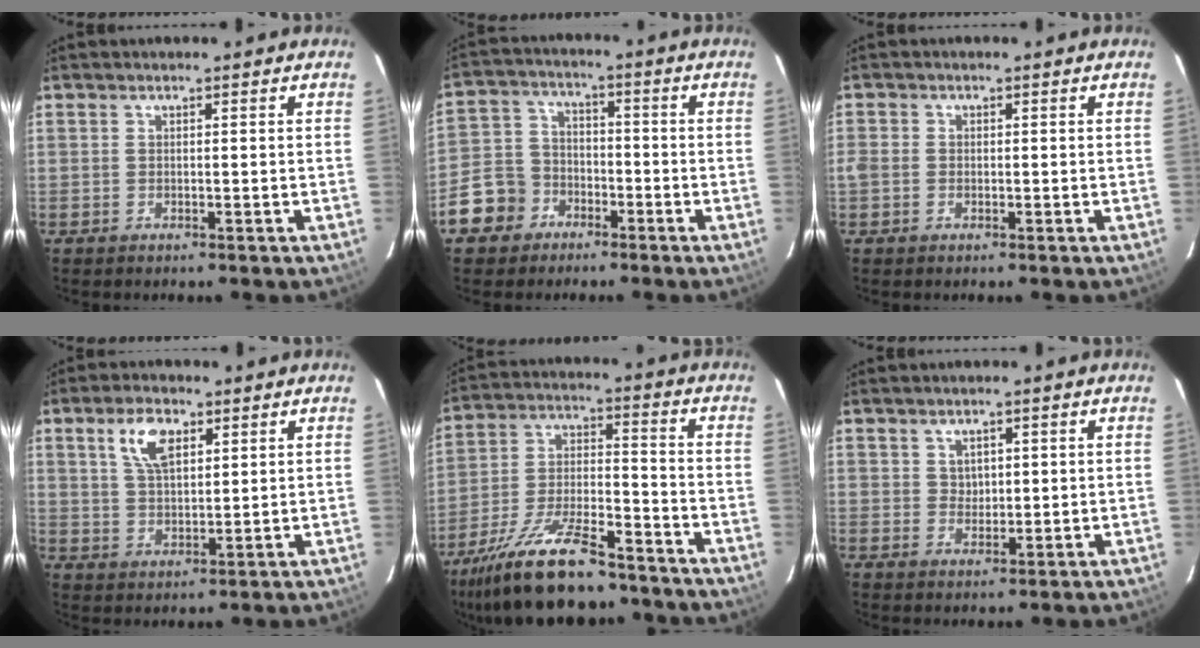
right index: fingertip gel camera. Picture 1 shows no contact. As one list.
[{"total": 9.7, "force": [-5.3, 7.8, 2.3], "torque": [-0.072, 0.032, -0.090]}, {"total": 2.3, "force": [-0.8, 1.8, 1.0], "torque": [-0.021, -0.001, -0.018]}, {"total": 7.3, "force": [3.6, 3.6, 5.3], "torque": [-0.101, 0.013, 0.070]}, {"total": 19.6, "force": [-15.3, 5.7, 10.8], "torque": [-0.217, -0.022, -0.254]}, {"total": 4.1, "force": [1.7, 3.5, 1.3], "torque": [-0.018, 0.005, 0.037]}]